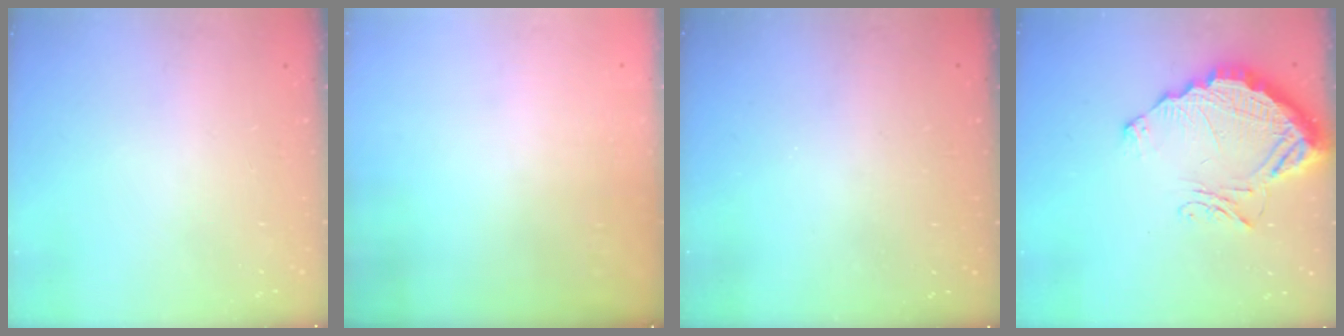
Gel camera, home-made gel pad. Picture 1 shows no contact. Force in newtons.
{"total": 3.1, "press": 3.0, "slide": 1.0}
{"total": 3.1, "press": 3.1, "slide": 0.1}
{"total": 13.9, "press": 13.8, "slide": 1.0}